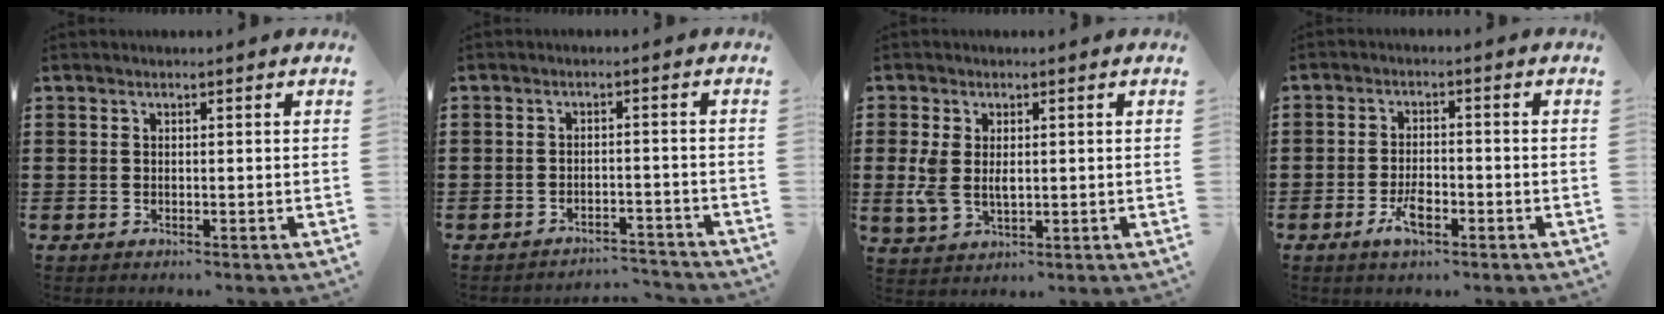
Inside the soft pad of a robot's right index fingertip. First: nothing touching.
{"total": 2.9, "force": [-2.9, 0.1, 0.3], "torque": [-0.009, 0.002, -0.061]}
{"total": 4.2, "force": [0.2, 2.6, 3.3], "torque": [-0.083, 0.003, 0.000]}
{"total": 4.0, "force": [-1.9, 1.7, 3.1], "torque": [-0.065, 0.001, -0.038]}